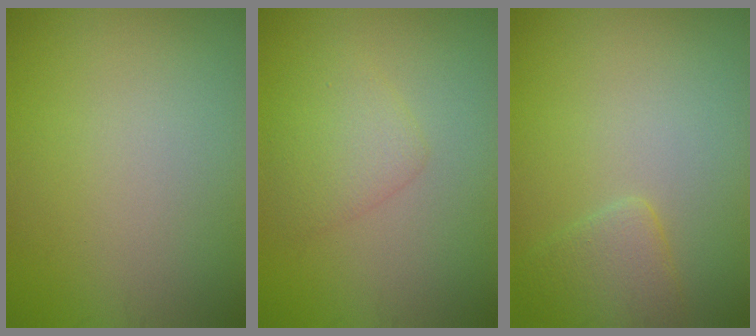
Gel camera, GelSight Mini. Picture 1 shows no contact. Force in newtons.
{"total": 2.5, "press": 2.5, "slide": 0.1}
{"total": 2.3, "press": 2.3, "slide": 0.2}